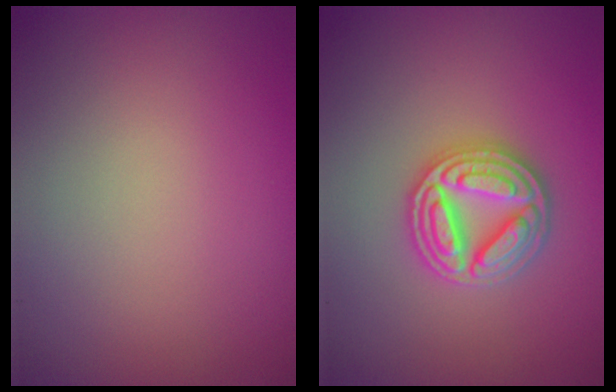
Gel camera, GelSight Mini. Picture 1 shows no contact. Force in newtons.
{"total": 5.0, "press": 4.9, "slide": 0.9}